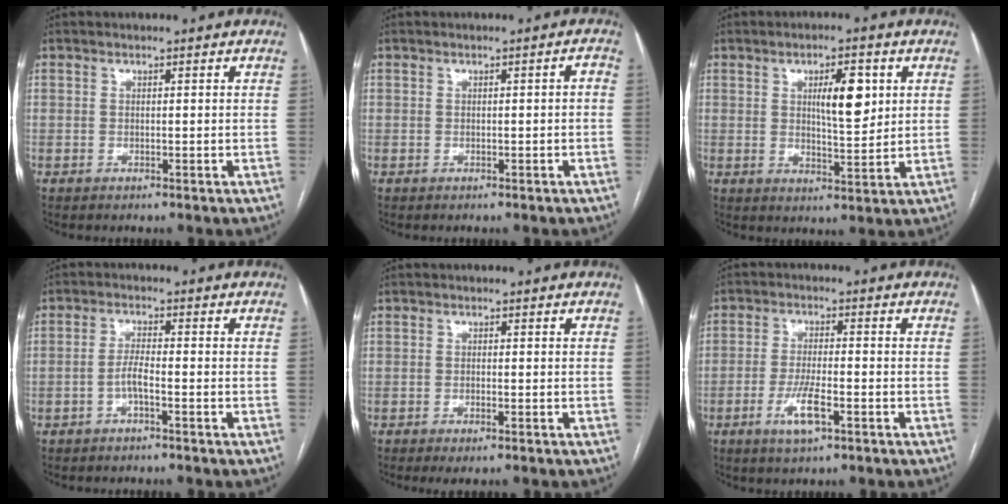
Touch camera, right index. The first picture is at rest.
{"total": 1.2, "force": [-0.3, 0.3, 1.1], "torque": [-0.012, 0.008, -0.001]}
{"total": 7.4, "force": [2.3, 2.1, 6.7], "torque": [-0.106, 0.002, 0.039]}
{"total": 2.6, "force": [-1.2, 0.3, 2.4], "torque": [-0.045, 0.004, -0.026]}
{"total": 1.7, "force": [-0.9, 0.3, 1.4], "torque": [-0.024, -0.004, -0.012]}
{"total": 5.5, "force": [-2.5, 1.0, 4.8], "torque": [-0.097, -0.005, -0.044]}